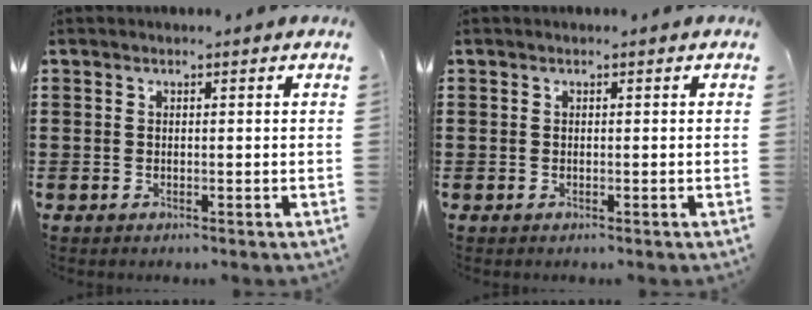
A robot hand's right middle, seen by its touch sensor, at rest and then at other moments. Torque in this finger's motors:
{"motor_torque": [-0.59, 0.64, 0.00, -0.01]}